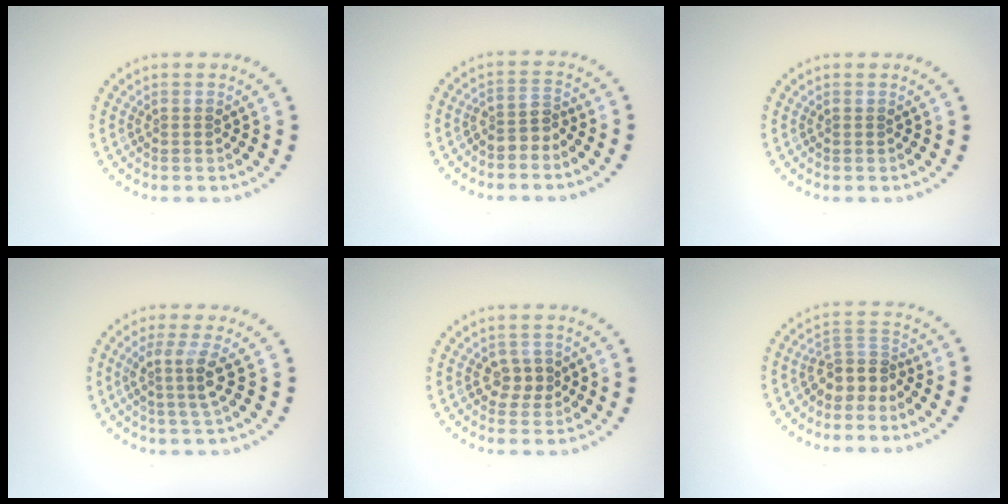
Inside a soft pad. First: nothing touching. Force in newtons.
{"total": 1.9, "press": 1.4, "slide": 1.2}
{"total": 0.0}
{"total": 3.0, "press": 2.1, "slide": 2.1}
{"total": 2.2, "press": 2.1, "slide": 0.6}
{"total": 3.0, "press": 2.2, "slide": 2.0}